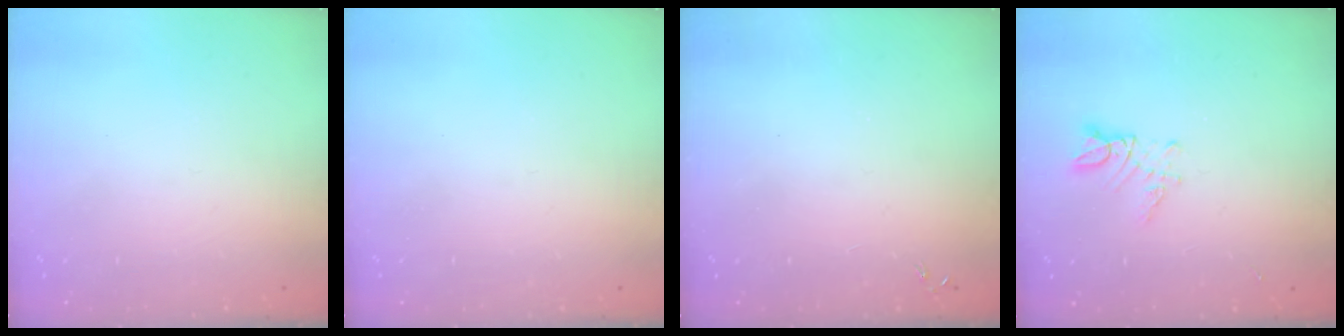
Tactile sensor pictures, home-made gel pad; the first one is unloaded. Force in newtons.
{"total": 0.0}
{"total": 0.0}
{"total": 3.4, "press": 3.3, "slide": 0.4}